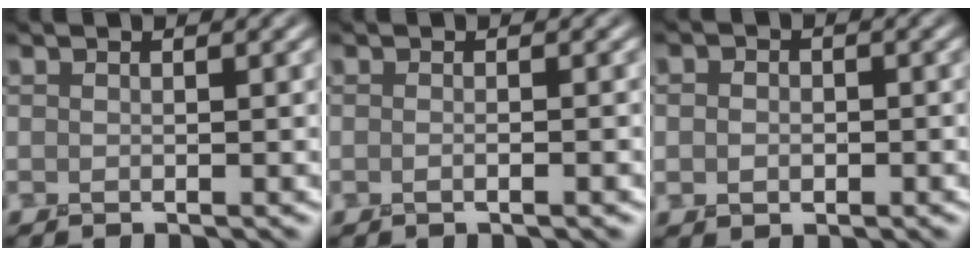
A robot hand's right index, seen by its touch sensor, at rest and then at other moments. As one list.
[{"total": 2.0, "force": [-0.1, 0.9, 1.8], "torque": [0.006, -0.002, -0.018]}, {"total": 1.9, "force": [-0.1, 1.6, 1.1], "torque": [-0.014, 0.000, -0.006]}]